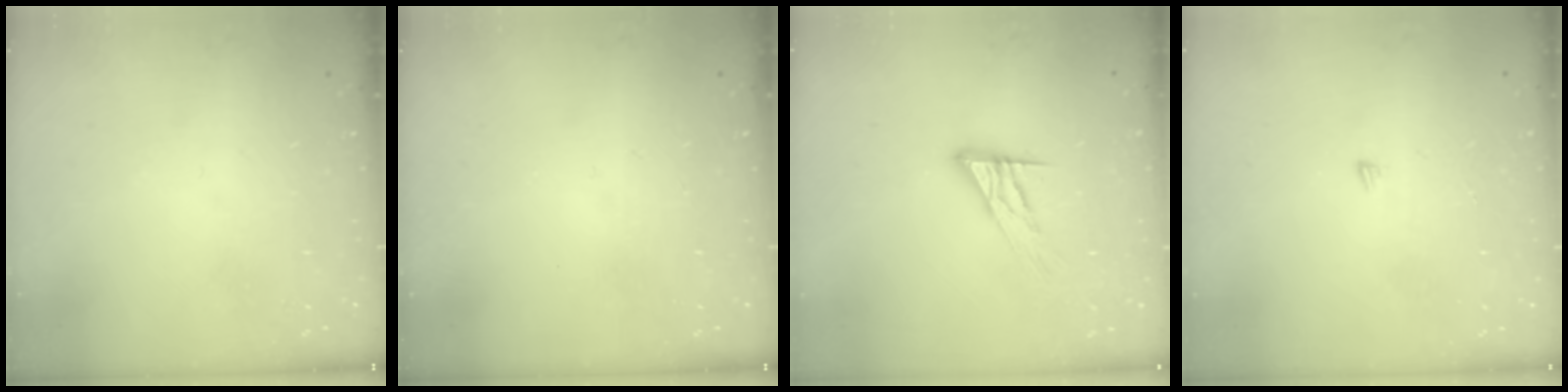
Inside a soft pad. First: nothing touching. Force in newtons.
{"total": 0.0}
{"total": 12.0, "press": 12.0, "slide": 1.0}
{"total": 3.9, "press": 3.9, "slide": 0.3}